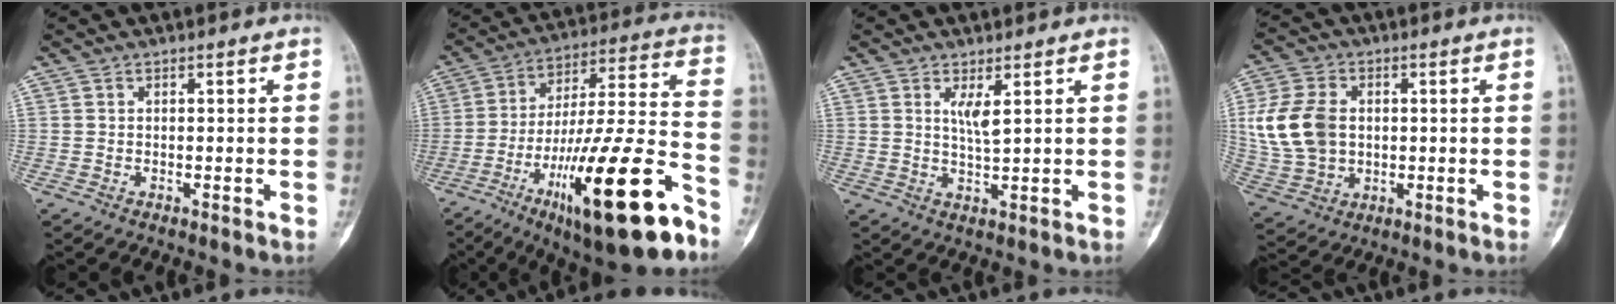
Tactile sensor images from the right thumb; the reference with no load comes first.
{"total": 26.8, "force": [-13.9, 5.4, 22.3], "torque": [-0.357, 0.056, -0.221]}
{"total": 3.0, "force": [1.4, 0.4, 2.7], "torque": [-0.052, -0.016, 0.031]}
{"total": 13.0, "force": [1.2, 9.5, 8.7], "torque": [-0.171, 0.004, 0.031]}